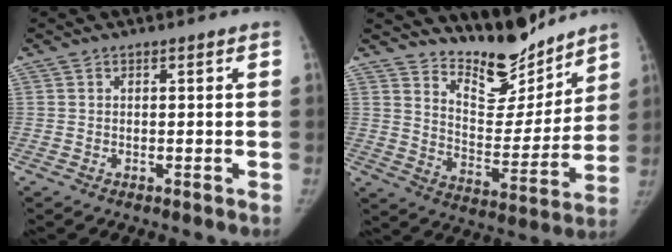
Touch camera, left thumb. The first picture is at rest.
{"total": 14.5, "force": [13.0, 4.9, 4.2], "torque": [-0.013, -0.113, 0.216]}